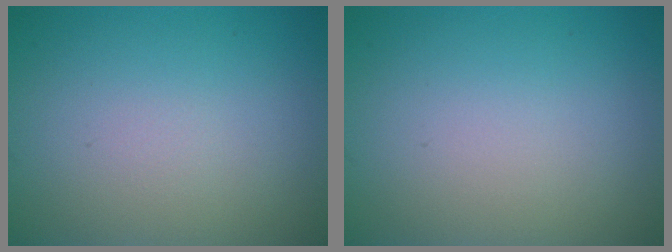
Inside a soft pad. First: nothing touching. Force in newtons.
{"total": 0.0}